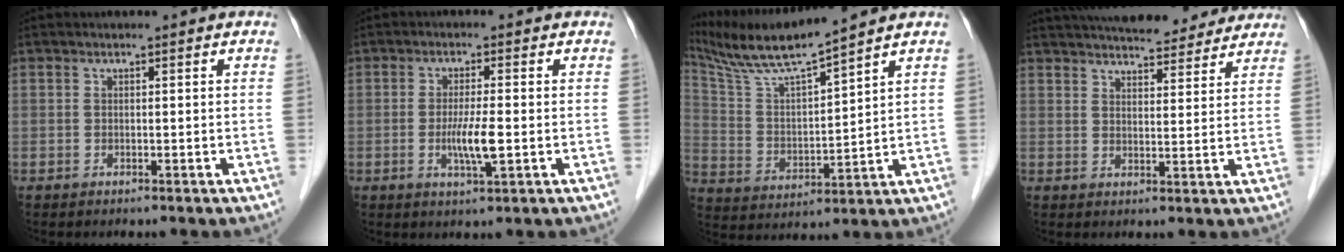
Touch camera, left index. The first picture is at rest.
{"total": 4.7, "force": [-0.8, 0.2, 4.6], "torque": [-0.090, -0.009, -0.015]}
{"total": 11.4, "force": [10.2, -1.4, 4.8], "torque": [-0.103, 0.002, 0.201]}
{"total": 18.9, "force": [17.2, 4.4, 6.5], "torque": [-0.102, 0.028, 0.231]}